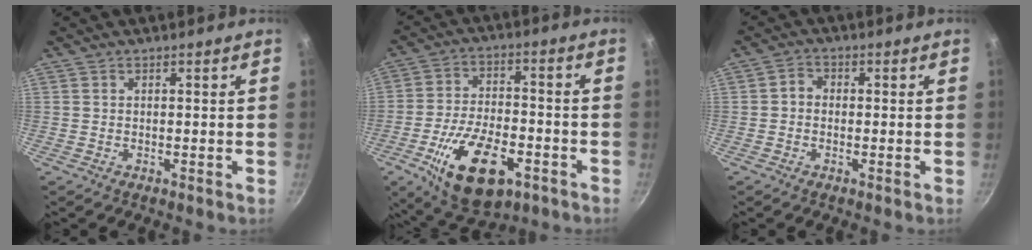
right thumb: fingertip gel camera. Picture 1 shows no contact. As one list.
[{"total": 17.5, "force": [-7.5, 8.8, 13.2], "torque": [-0.215, 0.024, -0.121]}, {"total": 2.5, "force": [-0.3, 2.1, 1.3], "torque": [-0.017, 0.011, -0.012]}]